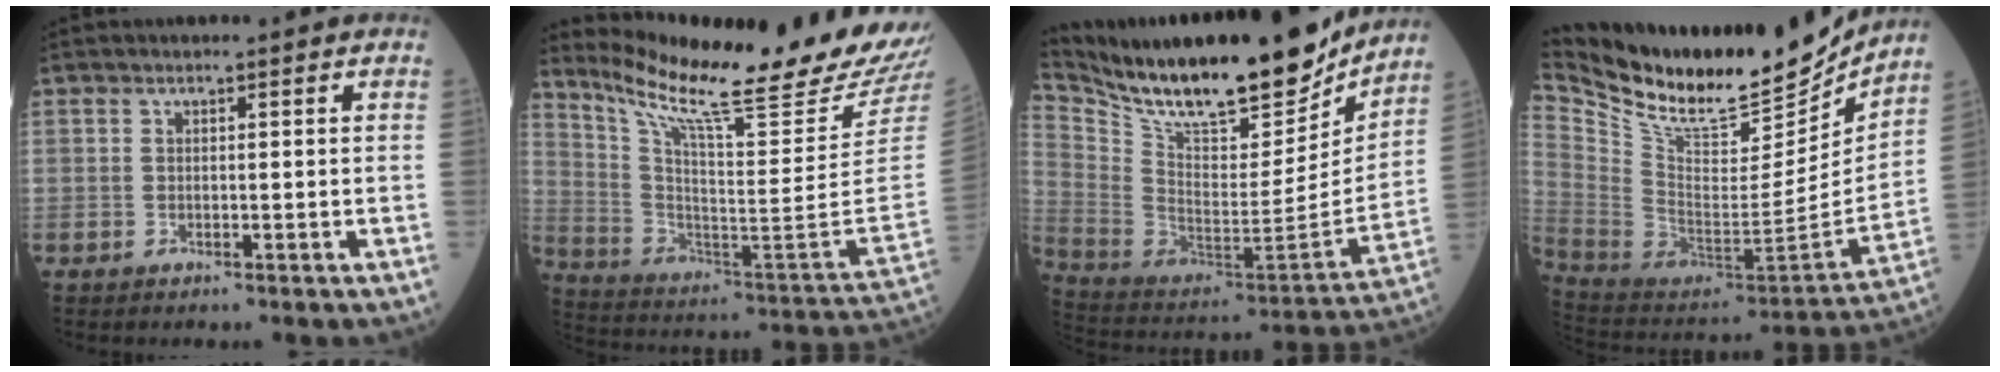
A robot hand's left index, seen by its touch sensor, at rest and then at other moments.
{"total": 26.9, "force": [23.6, -0.8, 12.7], "torque": [-0.228, -0.112, 0.347]}
{"total": 28.0, "force": [23.4, 6.3, 14.0], "torque": [-0.264, -0.025, 0.371]}
{"total": 24.6, "force": [21.9, 5.6, 9.8], "torque": [-0.193, -0.049, 0.357]}